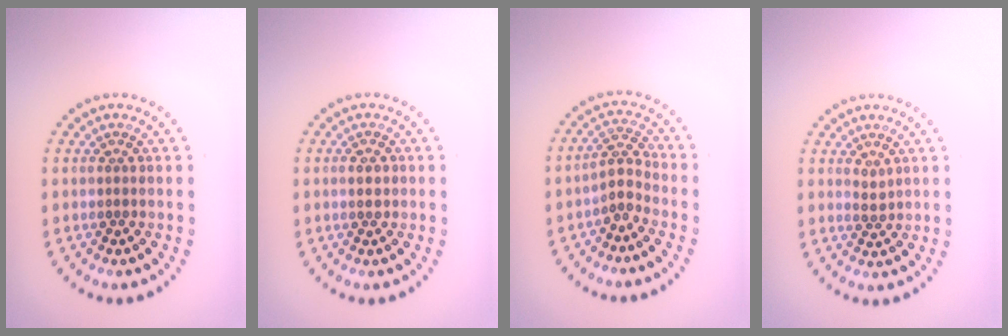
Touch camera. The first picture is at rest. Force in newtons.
{"total": 1.2, "press": 1.1, "slide": 0.1}
{"total": 2.1, "press": 1.5, "slide": 1.4}
{"total": 0.9, "press": 0.8, "slide": 0.3}